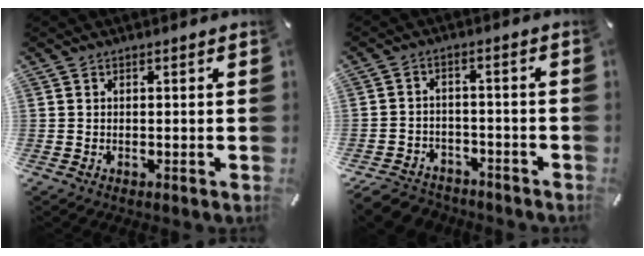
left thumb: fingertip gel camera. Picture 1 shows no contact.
{"total": 5.4, "force": [-4.2, 3.1, 1.3], "torque": [-0.025, 0.022, -0.081]}